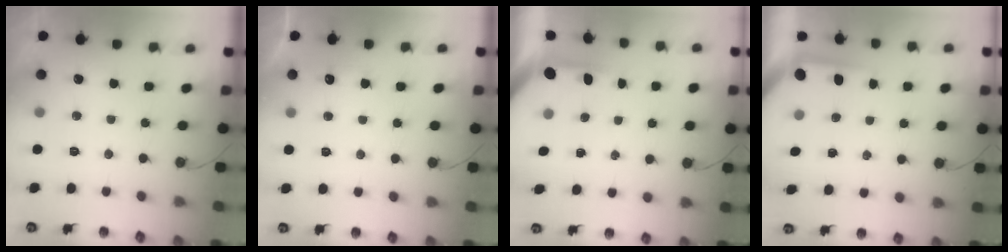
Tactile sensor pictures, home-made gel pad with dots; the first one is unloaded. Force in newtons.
{"total": 3.6, "press": 3.6, "slide": 0.5}
{"total": 3.3, "press": 3.2, "slide": 0.4}
{"total": 3.5, "press": 3.5, "slide": 0.4}